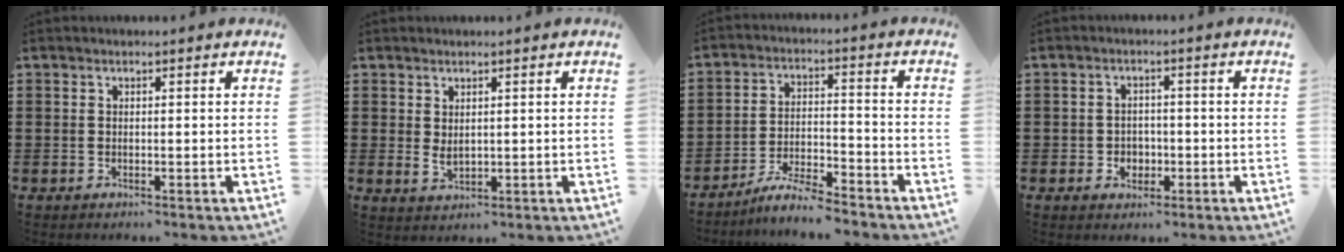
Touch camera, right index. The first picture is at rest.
{"total": 1.7, "force": [0.8, 0.8, 1.2], "torque": [-0.023, 0.001, 0.015]}
{"total": 5.9, "force": [-5.6, 0.3, 2.0], "torque": [-0.047, 0.000, -0.109]}
{"total": 2.4, "force": [-0.8, 2.1, 0.7], "torque": [-0.019, 0.005, -0.021]}